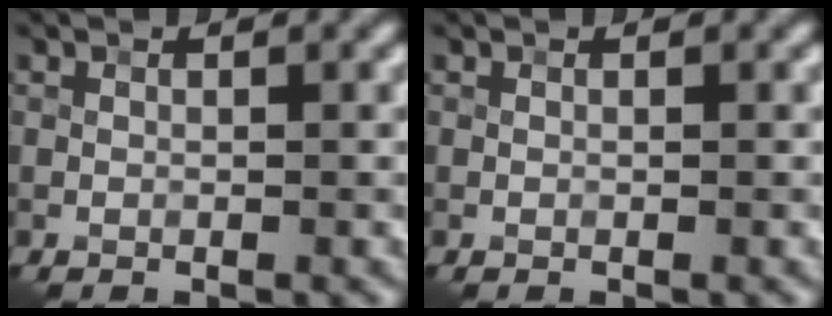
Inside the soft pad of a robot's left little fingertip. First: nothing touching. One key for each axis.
{"total": 0.0}